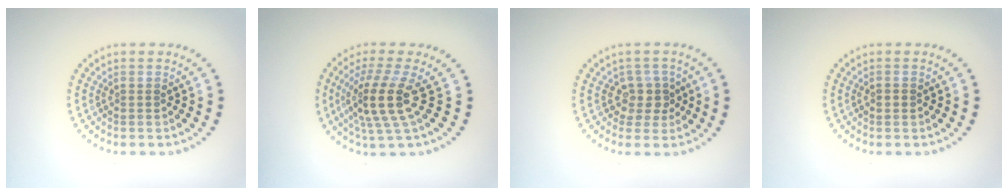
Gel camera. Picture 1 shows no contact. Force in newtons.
{"total": 4.4, "press": 3.3, "slide": 3.0}
{"total": 2.2, "press": 1.9, "slide": 1.2}
{"total": 1.1, "press": 1.1, "slide": 0.1}